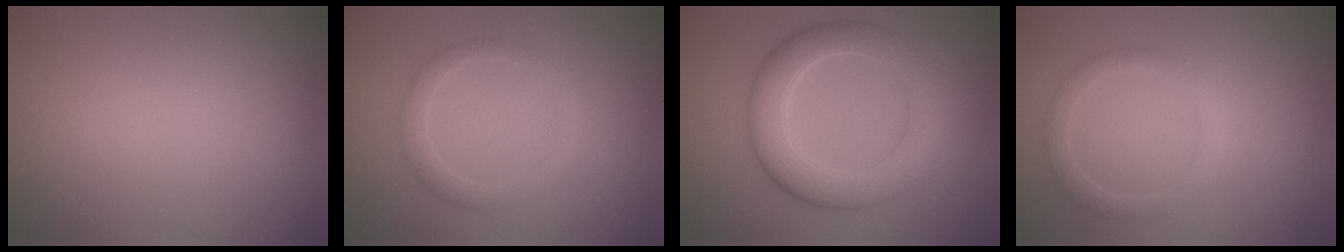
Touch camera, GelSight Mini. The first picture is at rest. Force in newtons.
{"total": 2.0, "press": 2.0, "slide": 0.2}
{"total": 5.9, "press": 5.9, "slide": 0.4}
{"total": 1.9, "press": 1.9, "slide": 0.0}